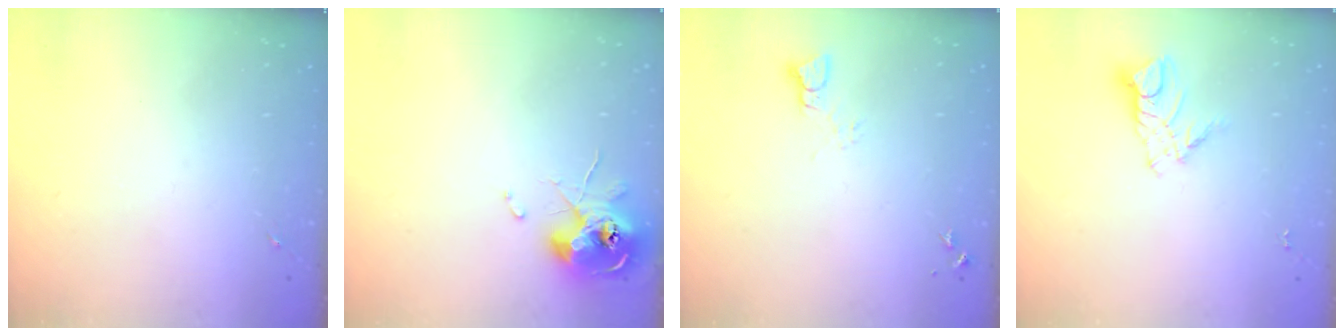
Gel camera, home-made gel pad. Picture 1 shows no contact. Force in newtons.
{"total": 10.0, "press": 9.9, "slide": 1.1}
{"total": 2.5, "press": 2.5, "slide": 0.1}
{"total": 8.9, "press": 8.9, "slide": 0.8}